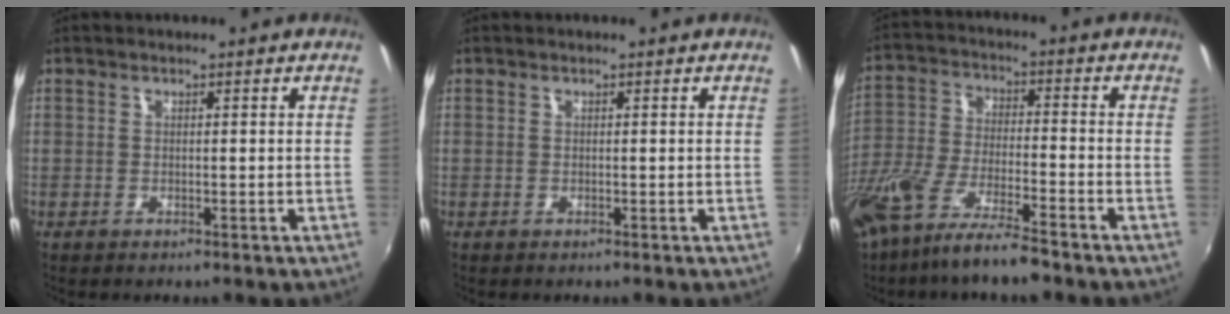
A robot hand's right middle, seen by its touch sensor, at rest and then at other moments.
{"total": 0.0}
{"total": 14.5, "force": [-10.8, 2.6, 9.4], "torque": [-0.199, -0.036, -0.201]}